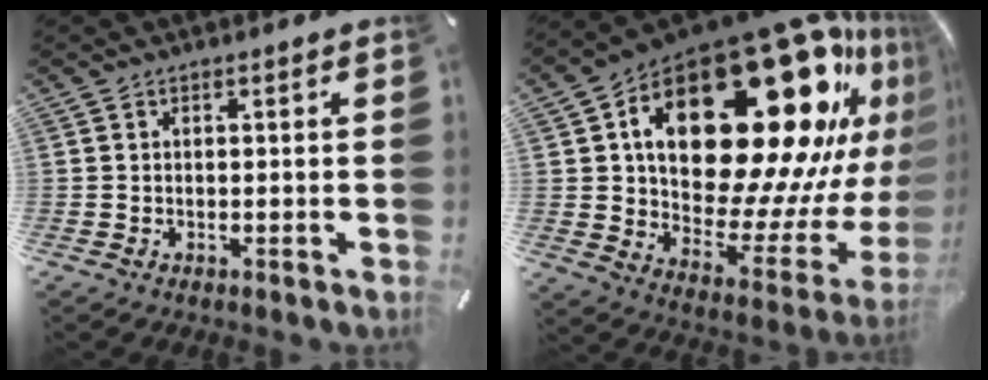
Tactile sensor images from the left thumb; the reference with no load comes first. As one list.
[{"total": 38.8, "force": [16.3, 18.5, 29.9], "torque": [-0.413, -0.155, 0.307]}]